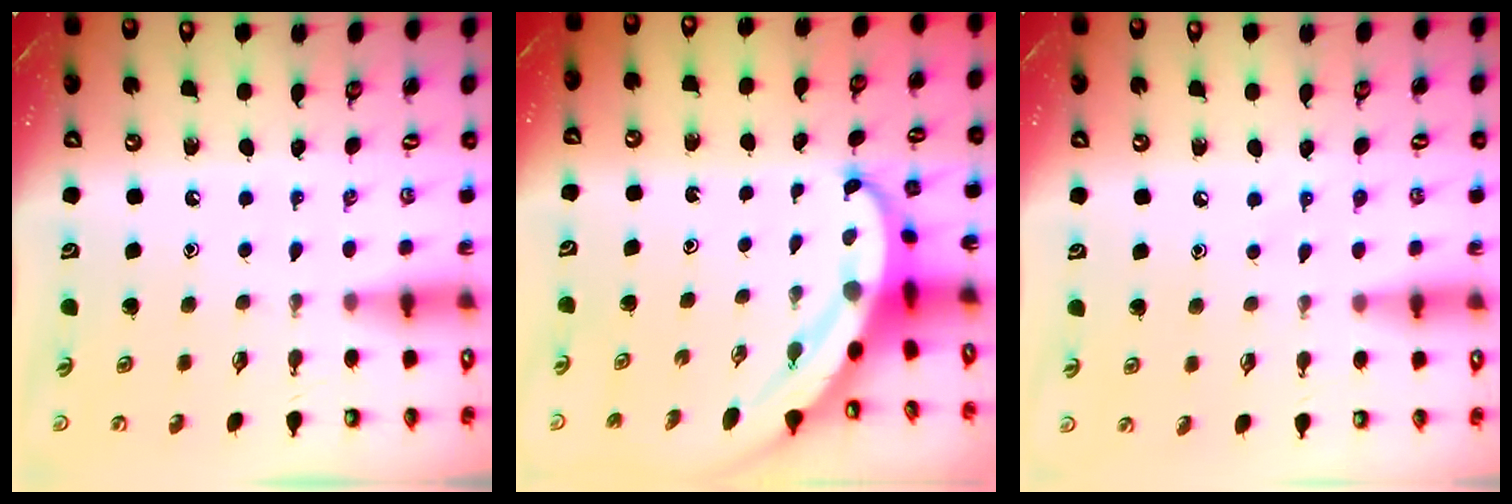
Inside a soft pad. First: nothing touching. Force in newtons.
{"total": 6.1, "press": 6.0, "slide": 0.7}
{"total": 5.4, "press": 5.3, "slide": 0.6}